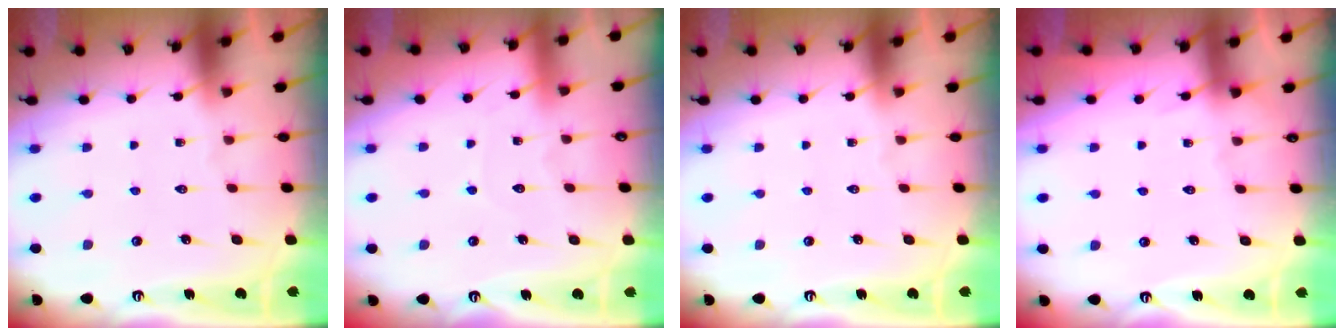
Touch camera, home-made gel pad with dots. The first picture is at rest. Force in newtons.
{"total": 3.5, "press": 3.5, "slide": 0.4}
{"total": 0.0}
{"total": 1.9, "press": 1.9, "slide": 0.3}